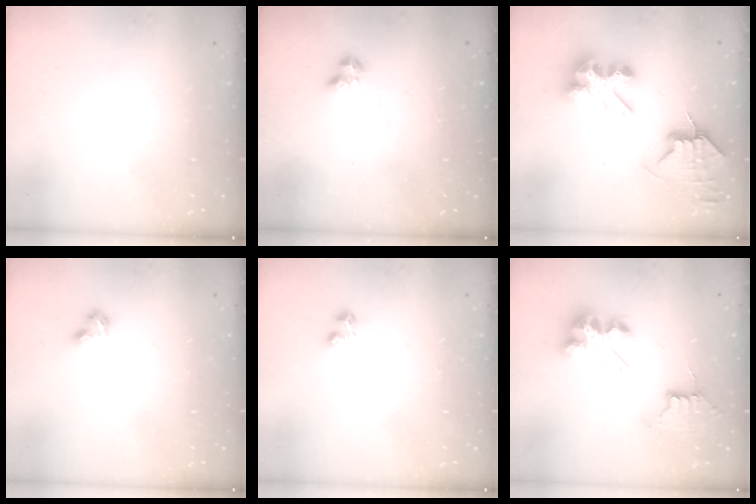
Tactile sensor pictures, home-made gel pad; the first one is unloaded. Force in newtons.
{"total": 2.3, "press": 2.2, "slide": 0.6}
{"total": 9.9, "press": 9.9, "slide": 1.1}
{"total": 3.4, "press": 3.3, "slide": 1.0}
{"total": 2.9, "press": 2.8, "slide": 0.6}
{"total": 7.8, "press": 7.8, "slide": 0.6}